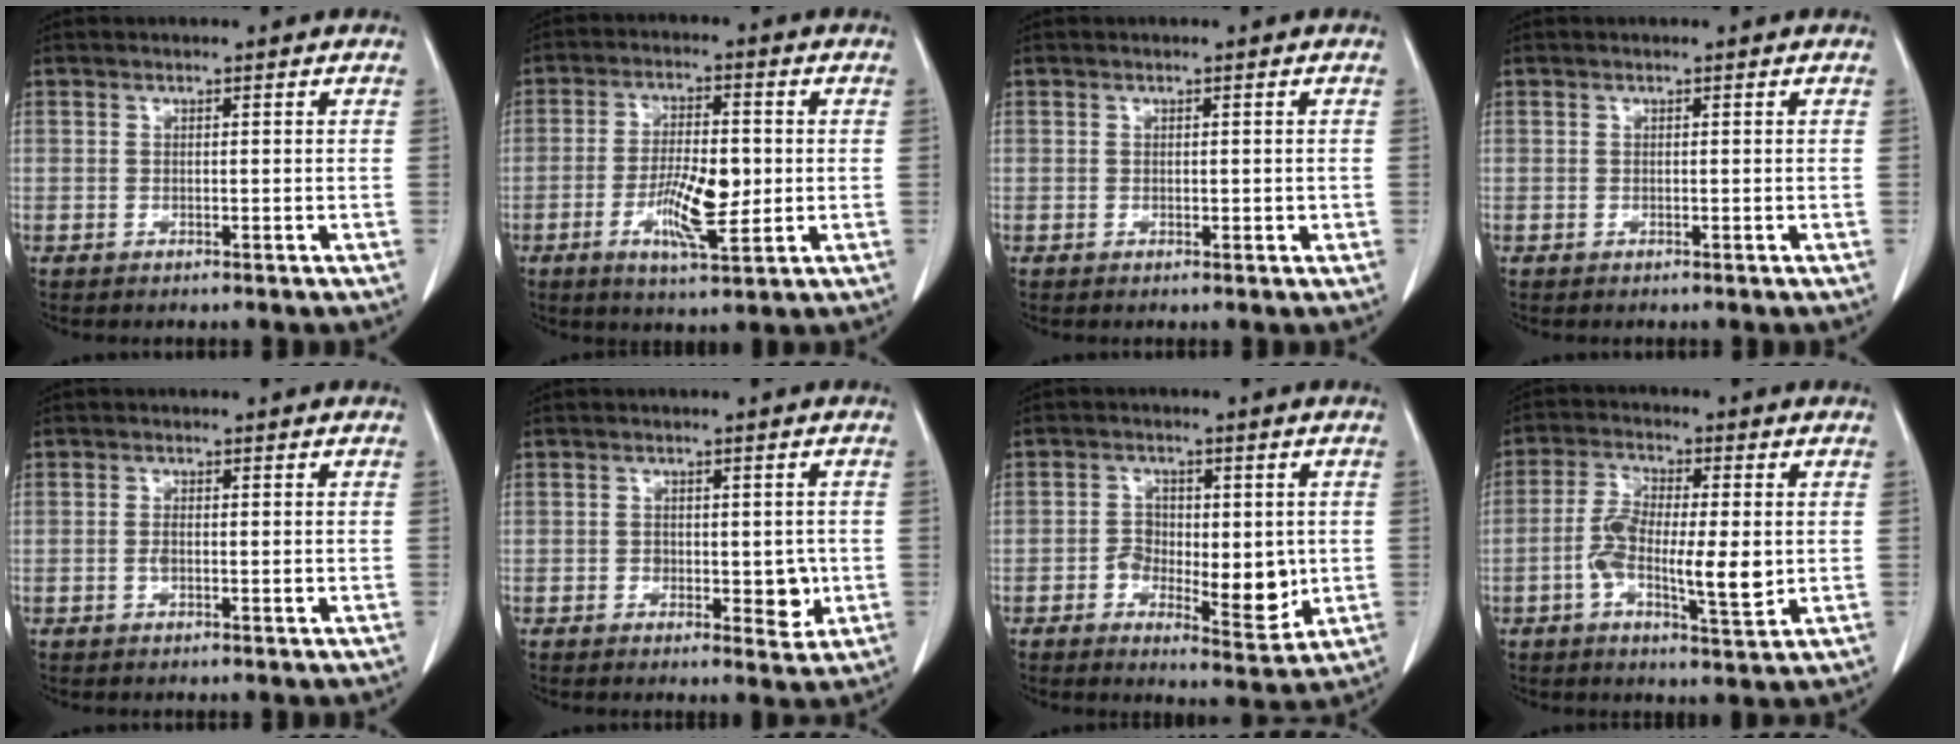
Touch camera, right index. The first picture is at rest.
{"total": 9.0, "force": [-1.6, 2.3, 8.5], "torque": [-0.157, -0.006, -0.026]}
{"total": 1.1, "force": [-0.1, 0.7, 0.9], "torque": [-0.010, -0.002, 0.002]}
{"total": 0.0}
{"total": 1.9, "force": [-0.3, 0.8, 1.7], "torque": [-0.037, -0.001, -0.004]}
{"total": 5.0, "force": [-0.9, 2.8, 4.0], "torque": [-0.041, -0.002, -0.007]}
{"total": 8.8, "force": [-1.2, 4.6, 7.4], "torque": [-0.094, -0.003, -0.011]}
{"total": 10.1, "force": [-1.3, 2.8, 9.6], "torque": [-0.175, -0.004, -0.024]}